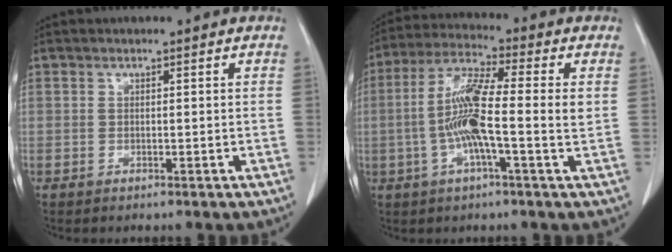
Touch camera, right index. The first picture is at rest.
{"total": 10.5, "force": [-1.0, 0.7, 10.4], "torque": [-0.208, 0.009, -0.032]}